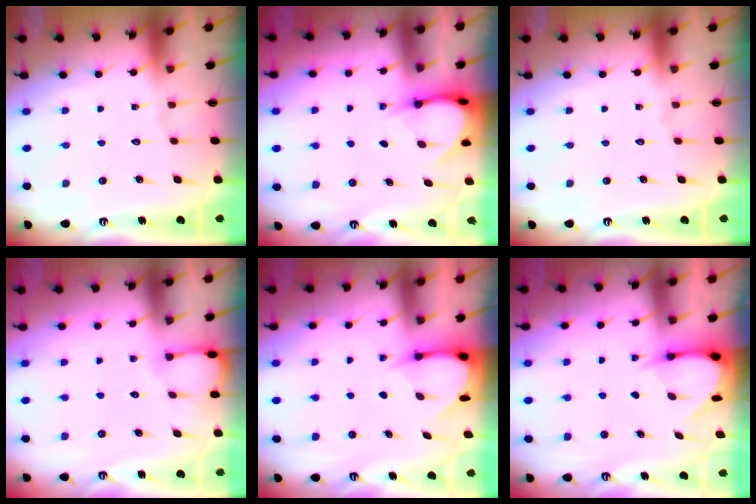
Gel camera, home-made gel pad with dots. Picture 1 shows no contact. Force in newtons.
{"total": 4.3, "press": 4.3, "slide": 0.3}
{"total": 0.0}
{"total": 2.0, "press": 2.0, "slide": 0.3}
{"total": 3.6, "press": 3.6, "slide": 0.3}
{"total": 3.7, "press": 3.7, "slide": 0.3}